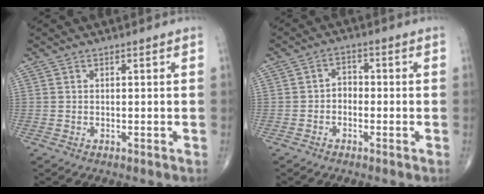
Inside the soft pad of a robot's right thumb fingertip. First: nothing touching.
{"total": 2.8, "force": [-0.9, 2.2, 1.5], "torque": [-0.008, 0.016, -0.027]}